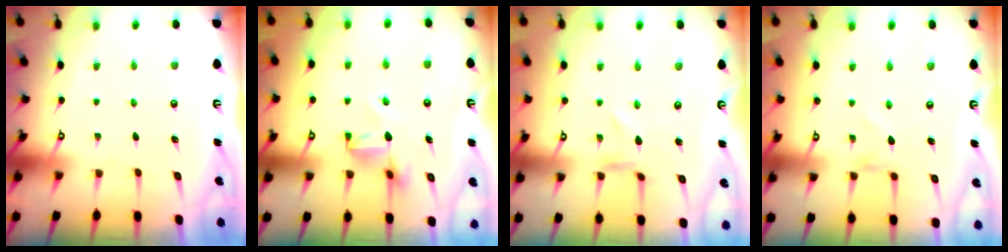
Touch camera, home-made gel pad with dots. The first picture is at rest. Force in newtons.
{"total": 7.2, "press": 7.1, "slide": 1.1}
{"total": 0.0}
{"total": 0.0}